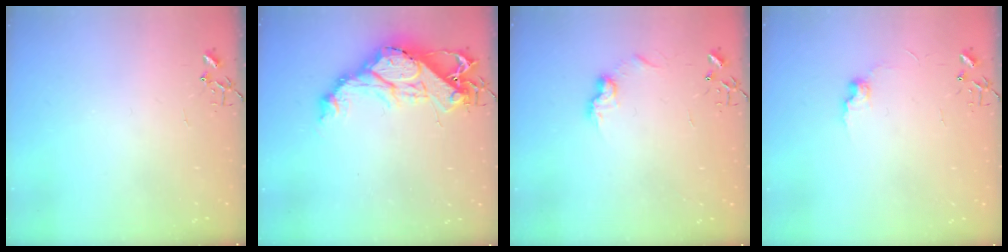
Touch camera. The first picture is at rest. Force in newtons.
{"total": 16.7, "press": 16.6, "slide": 1.4}
{"total": 7.5, "press": 7.5, "slide": 0.4}
{"total": 7.9, "press": 7.9, "slide": 0.7}